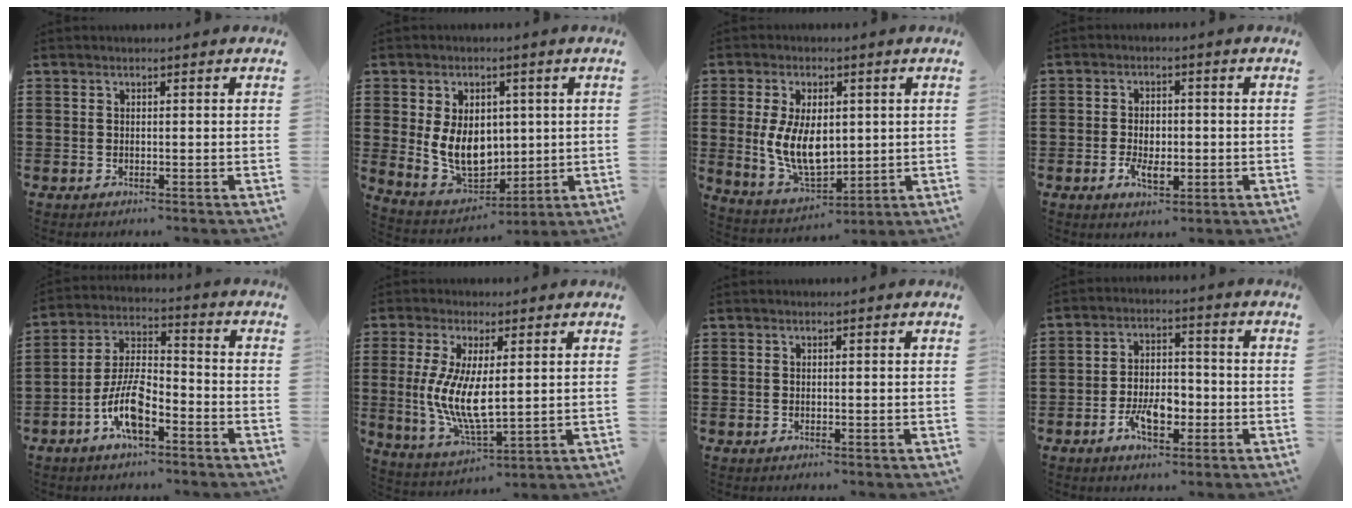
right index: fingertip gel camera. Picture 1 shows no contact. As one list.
[{"total": 9.3, "force": [0.5, 6.9, 6.3], "torque": [-0.122, 0.006, 0.009]}, {"total": 9.6, "force": [0.5, 5.7, 7.7], "torque": [-0.164, 0.004, 0.008]}, {"total": 4.2, "force": [-1.1, 2.2, 3.4], "torque": [-0.062, -0.005, -0.021]}, {"total": 8.9, "force": [-4.5, 3.3, 6.9], "torque": [-0.161, -0.002, -0.087]}, {"total": 8.8, "force": [0.5, 3.3, 8.2], "torque": [-0.175, -0.005, 0.007]}, {"total": 0.0}, {"total": 6.5, "force": [-2.8, 3.3, 4.8], "torque": [-0.085, 0.002, -0.050]}]